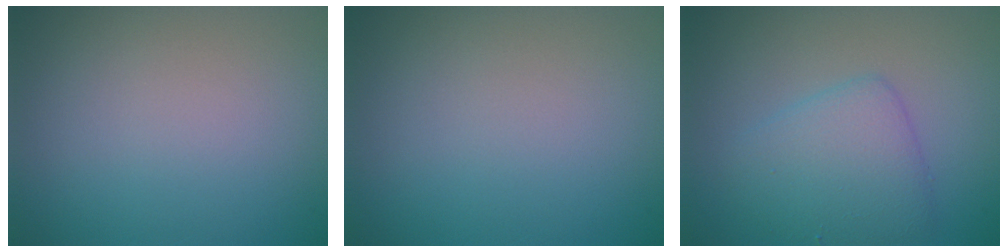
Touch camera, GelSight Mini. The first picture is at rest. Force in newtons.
{"total": 0.0}
{"total": 3.8, "press": 3.8, "slide": 0.2}